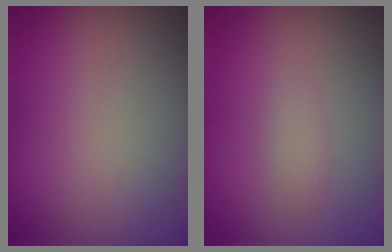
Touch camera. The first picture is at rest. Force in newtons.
{"total": 1.0, "press": 1.0, "slide": 0.0}